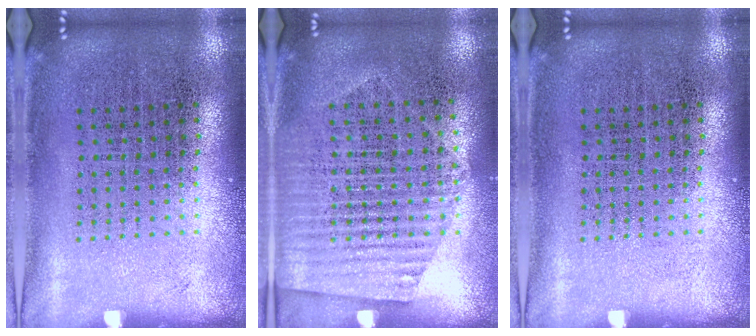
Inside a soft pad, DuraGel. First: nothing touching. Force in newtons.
{"total": 1.5, "press": 1.2, "slide": 0.9}
{"total": 0.0}